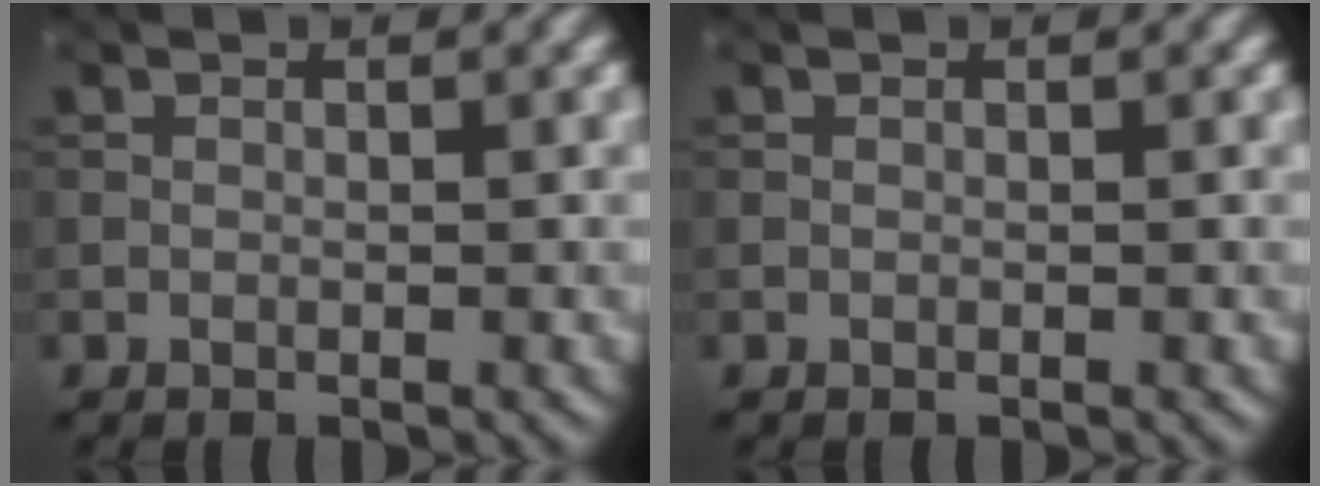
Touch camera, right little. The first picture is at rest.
{"total": 0.0}